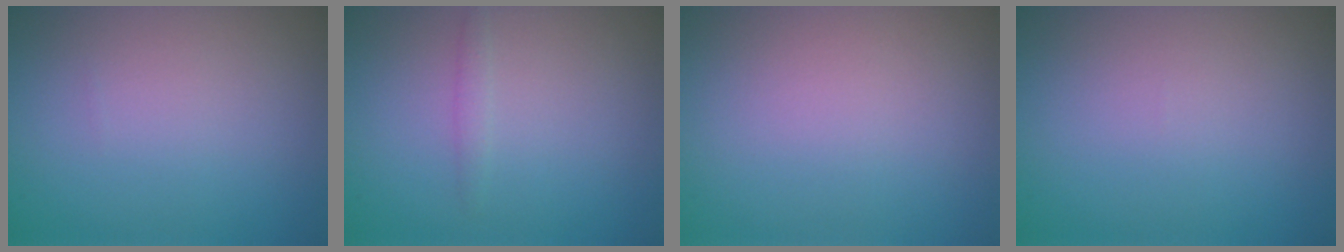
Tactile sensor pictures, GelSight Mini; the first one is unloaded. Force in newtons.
{"total": 0.8, "press": 0.8, "slide": 0.1}
{"total": 0.0}
{"total": 0.0}